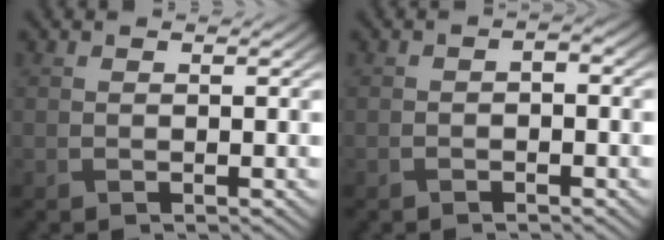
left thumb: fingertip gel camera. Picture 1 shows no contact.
{"total": 1.1, "force": [-0.5, 0.5, 0.9], "torque": [-0.015, 0.002, -0.010]}